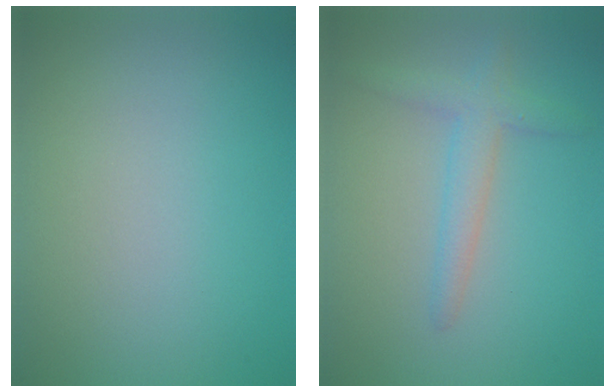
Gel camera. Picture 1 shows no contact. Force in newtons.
{"total": 2.7, "press": 2.6, "slide": 0.1}